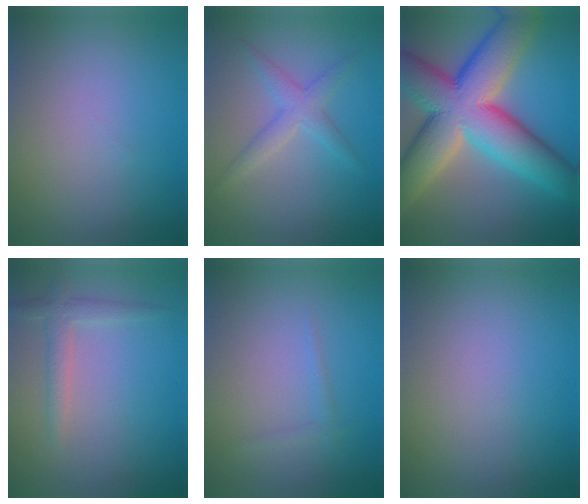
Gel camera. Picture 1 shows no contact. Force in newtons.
{"total": 2.5, "press": 2.5, "slide": 0.1}
{"total": 15.0, "press": 15.0, "slide": 1.2}
{"total": 2.1, "press": 2.1, "slide": 0.1}
{"total": 0.8, "press": 0.8, "slide": 0.0}
{"total": 0.0}